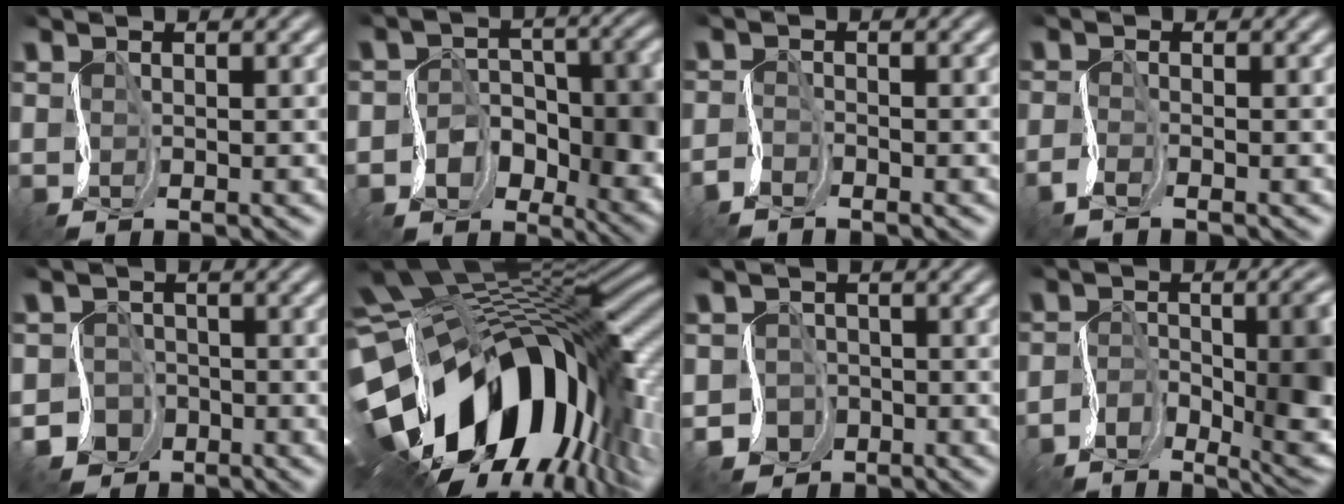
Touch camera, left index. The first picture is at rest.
{"total": 7.7, "force": [-1.7, 5.4, 5.2], "torque": [-0.067, -0.007, -0.029]}
{"total": 1.4, "force": [-1.4, 0.2, 0.2], "torque": [-0.009, -0.002, -0.037]}
{"total": 1.0, "force": [-0.9, -0.1, 0.5], "torque": [-0.019, -0.004, -0.024]}
{"total": 3.4, "force": [-2.0, 2.8, 0.0], "torque": [0.015, 0.007, -0.040]}
{"total": 18.6, "force": [-4.0, 11.3, 14.3], "torque": [-0.267, -0.020, -0.070]}
{"total": 2.5, "force": [-1.3, 2.2, 0.0], "torque": [0.005, 0.004, -0.025]}
{"total": 11.8, "force": [-3.4, 5.3, 9.9], "torque": [-0.146, -0.024, -0.046]}